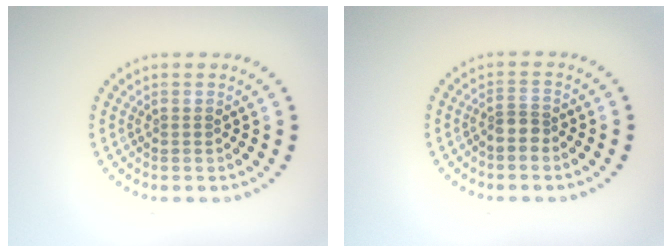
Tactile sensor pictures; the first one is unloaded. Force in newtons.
{"total": 1.8, "press": 1.5, "slide": 1.0}